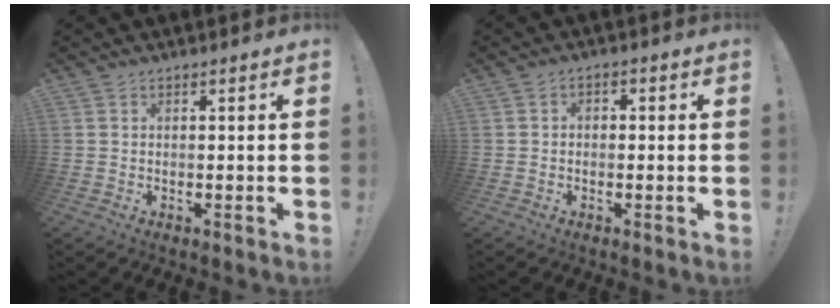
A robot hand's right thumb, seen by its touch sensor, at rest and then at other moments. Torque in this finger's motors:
{"motor_torque": [-0.25, 0.16, -0.18, 0.16, -0.06]}